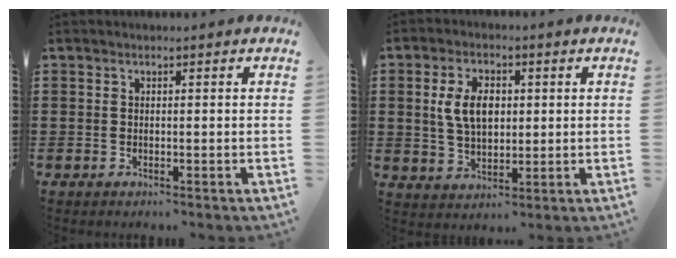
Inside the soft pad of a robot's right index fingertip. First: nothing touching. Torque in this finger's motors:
{"motor_torque": [1.08, 1.06, 0.62, 0.11]}